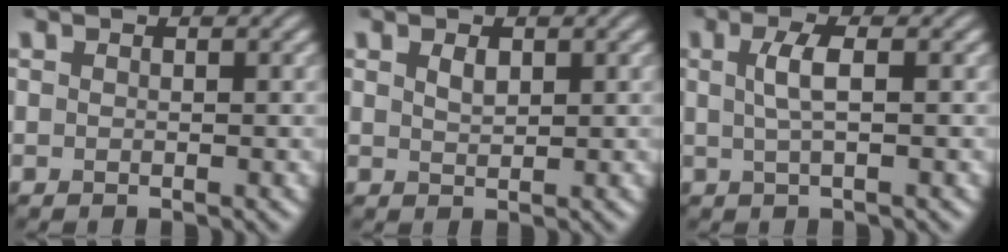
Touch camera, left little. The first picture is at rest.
{"total": 1.2, "force": [0.7, 0.6, 0.8], "torque": [-0.018, 0.001, 0.015]}
{"total": 2.5, "force": [0.4, 0.6, 2.4], "torque": [-0.049, 0.005, 0.007]}